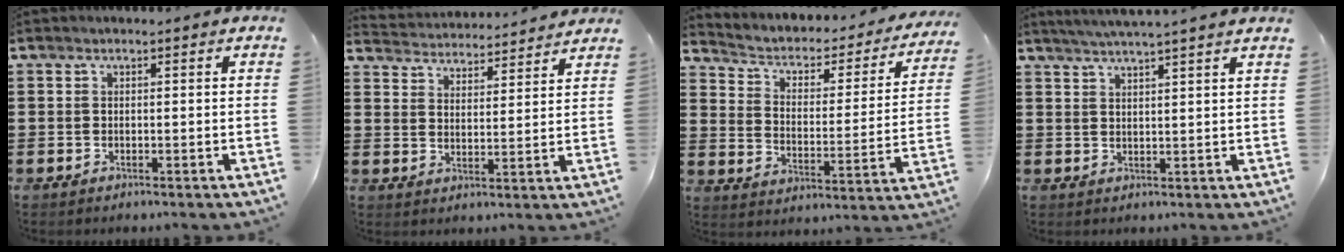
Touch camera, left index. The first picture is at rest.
{"total": 4.0, "force": [4.0, -0.4, -0.3], "torque": [-0.015, -0.031, 0.067]}
{"total": 2.6, "force": [1.3, 1.7, 1.3], "torque": [-0.040, -0.016, 0.011]}
{"total": 3.2, "force": [2.9, -1.2, 0.8], "torque": [-0.022, -0.009, 0.051]}